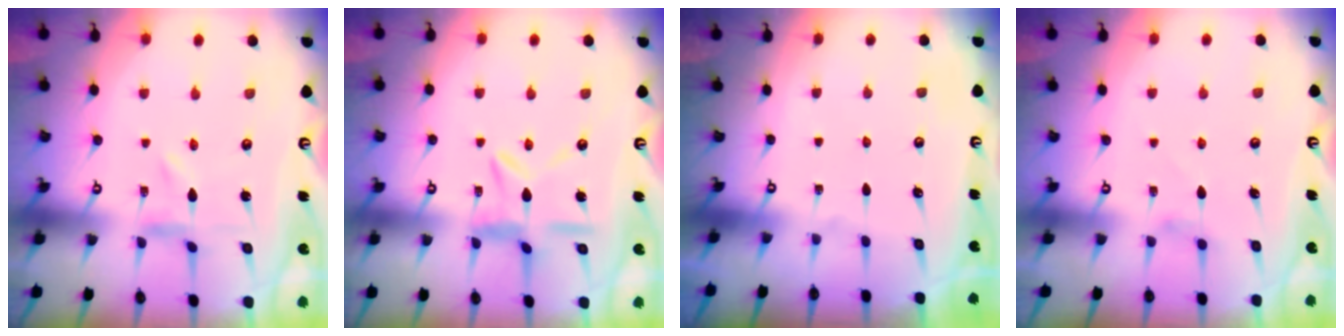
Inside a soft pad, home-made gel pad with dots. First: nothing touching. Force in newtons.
{"total": 7.8, "press": 7.8, "slide": 0.8}
{"total": 0.0}
{"total": 3.1, "press": 3.1, "slide": 0.4}